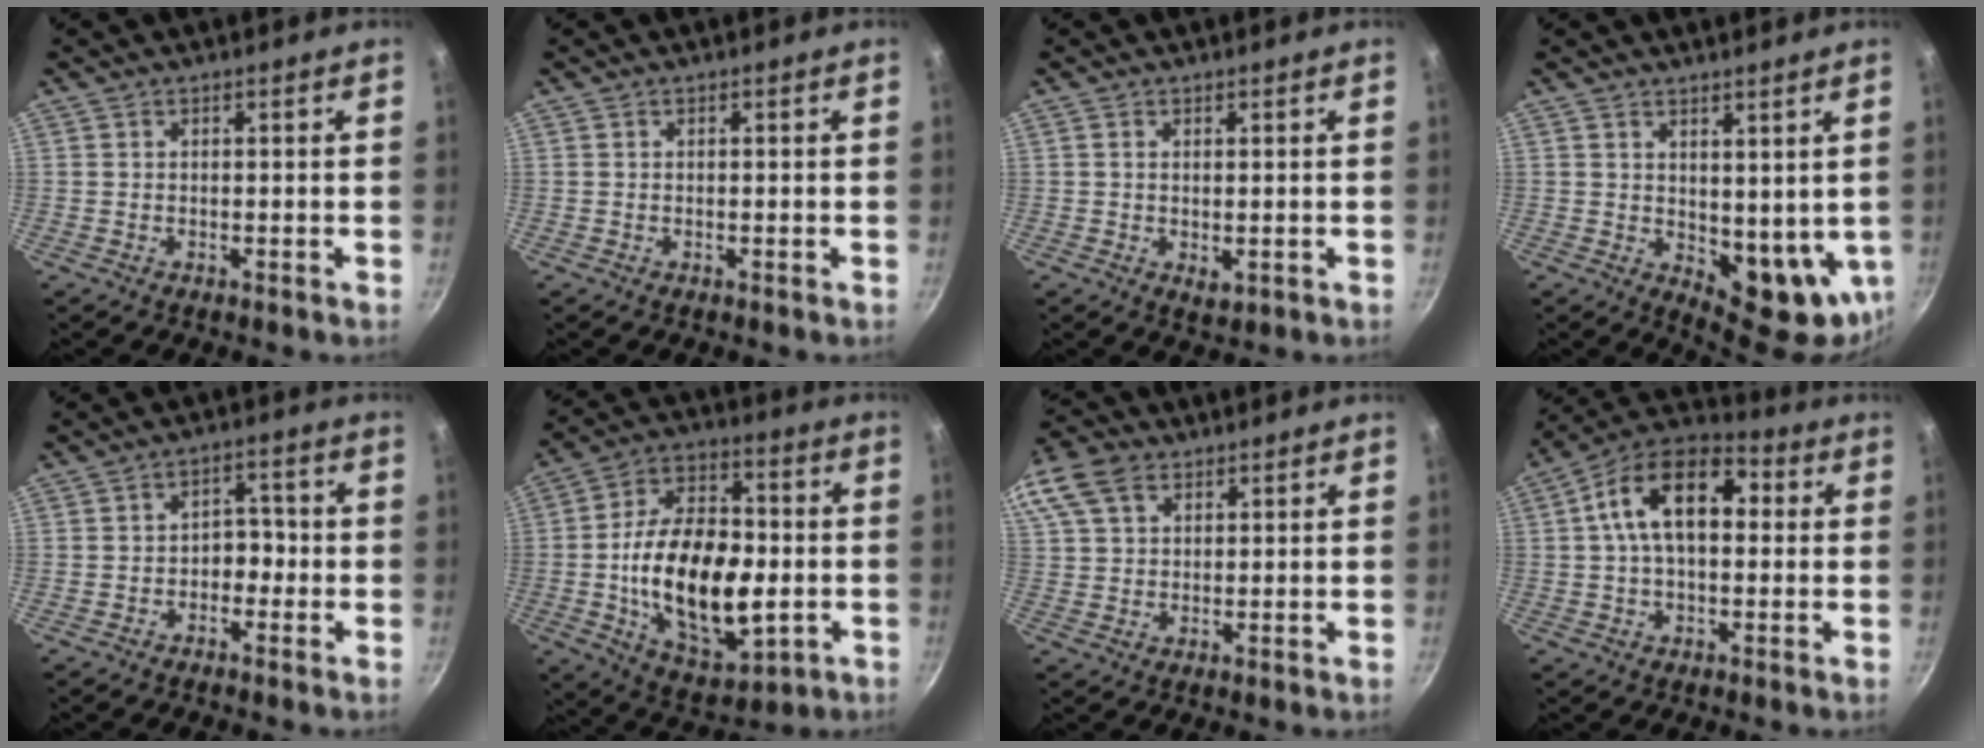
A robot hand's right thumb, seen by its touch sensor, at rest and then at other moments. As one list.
[{"total": 0.0}, {"total": 2.1, "force": [0.2, 1.2, 1.7], "torque": [-0.027, -0.006, 0.004]}, {"total": 9.9, "force": [2.2, 5.3, 8.0], "torque": [-0.089, -0.026, 0.048]}, {"total": 3.8, "force": [-1.2, 2.8, 2.3], "torque": [0.006, 0.022, -0.023]}, {"total": 23.3, "force": [-2.9, 13.4, 18.9], "torque": [-0.301, 0.020, -0.039]}, {"total": 14.7, "force": [7.1, 10.1, 7.9], "torque": [-0.181, 0.033, 0.134]}, {"total": 15.6, "force": [2.6, 9.4, 12.2], "torque": [-0.173, 0.029, 0.020]}]